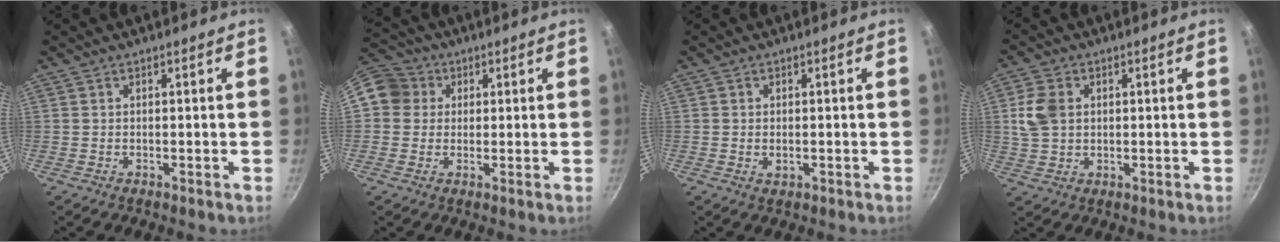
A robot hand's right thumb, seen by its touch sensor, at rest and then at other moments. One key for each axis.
{"total": 9.3, "fx": 1.8, "fy": 8.5, "fz": 3.3, "tx": -0.046, "ty": 0.020, "tz": 0.016}
{"total": 1.6, "fx": -0.2, "fy": 1.1, "fz": 1.2, "tx": -0.020, "ty": -0.001, "tz": -0.003}
{"total": 6.7, "fx": 1.2, "fy": 5.1, "fz": 4.2, "tx": -0.074, "ty": 0.002, "tz": 0.023}